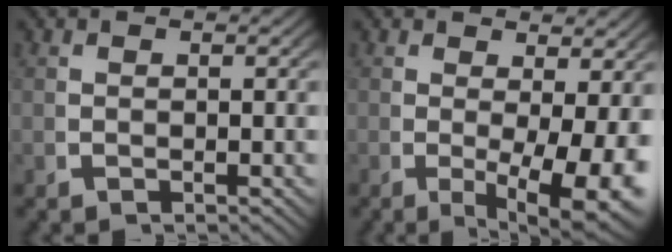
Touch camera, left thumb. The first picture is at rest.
{"total": 7.2, "force": [-0.6, 3.5, 6.3], "torque": [-0.094, -0.026, 0.001]}